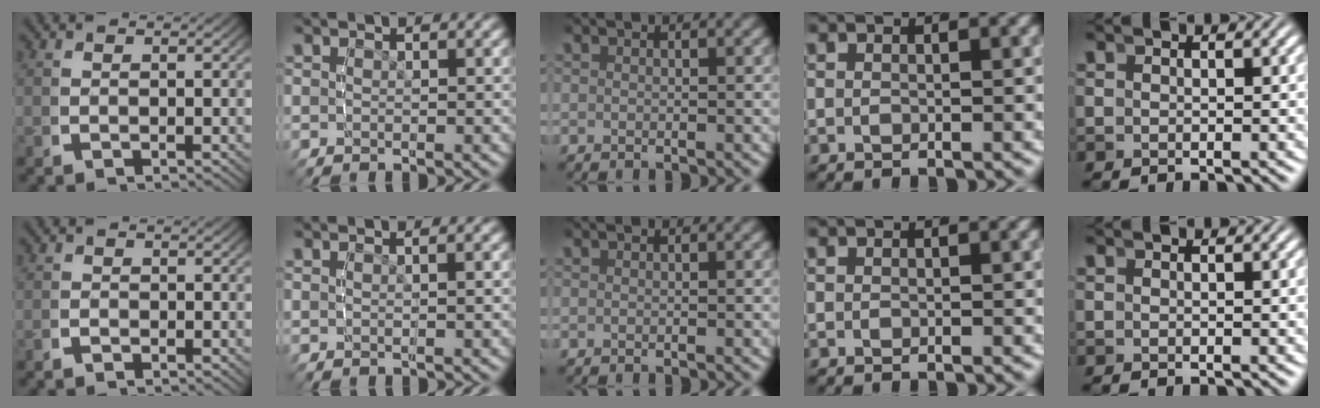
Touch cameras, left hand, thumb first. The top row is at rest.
{"thumb": {"total": 0.6, "force": [-0.5, 0.3, -0.1], "torque": [0.005, -0.003, -0.012]}, "index": {"total": 0.7, "force": [0.4, -0.3, 0.5], "torque": [-0.007, -0.002, 0.015]}}